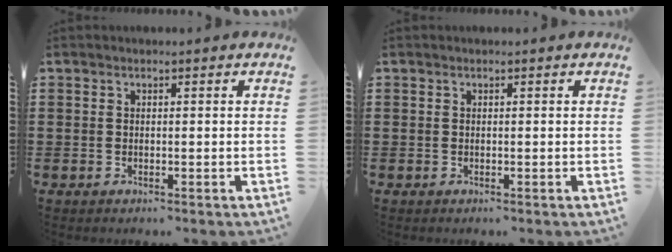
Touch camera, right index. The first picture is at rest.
{"total": 0.0}